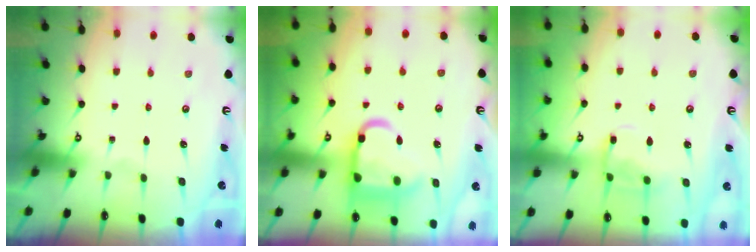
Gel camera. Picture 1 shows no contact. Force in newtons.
{"total": 14.7, "press": 14.7, "slide": 1.5}
{"total": 9.1, "press": 9.1, "slide": 0.8}